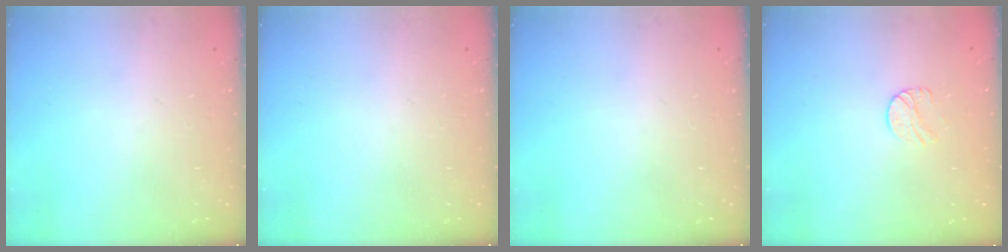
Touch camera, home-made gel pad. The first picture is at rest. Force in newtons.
{"total": 0.0}
{"total": 0.0}
{"total": 7.4, "press": 7.3, "slide": 0.6}